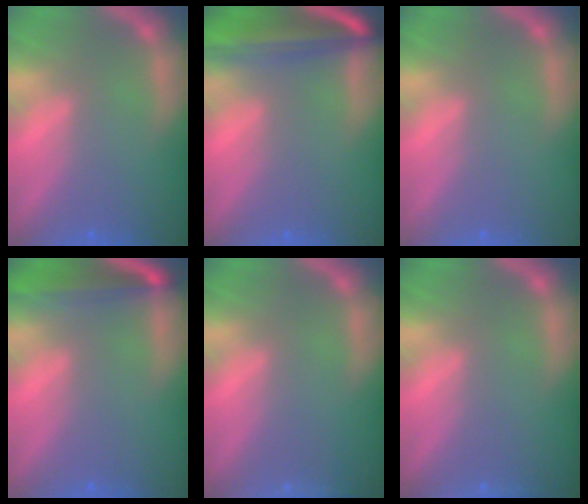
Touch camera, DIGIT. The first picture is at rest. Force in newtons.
{"total": 9.2}
{"total": 0.0}
{"total": 5.0}
{"total": 2.4}
{"total": 1.4}